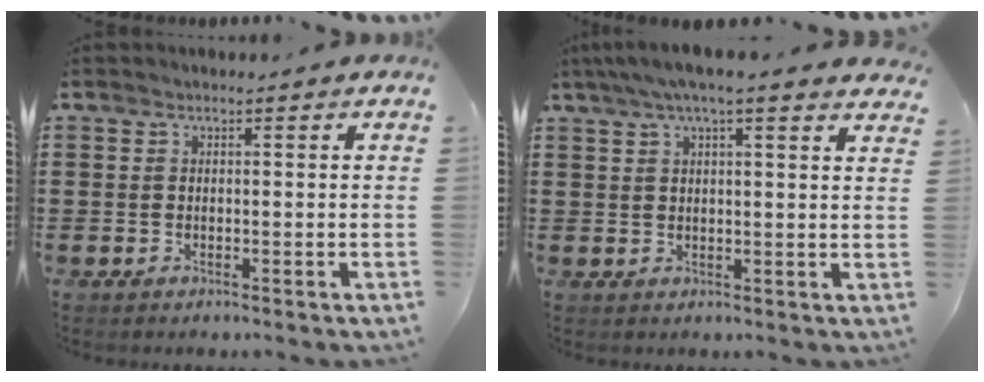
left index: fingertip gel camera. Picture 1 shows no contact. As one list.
[{"total": 4.7, "force": [3.6, 0.3, 3.0], "torque": [-0.068, 0.000, 0.063]}]